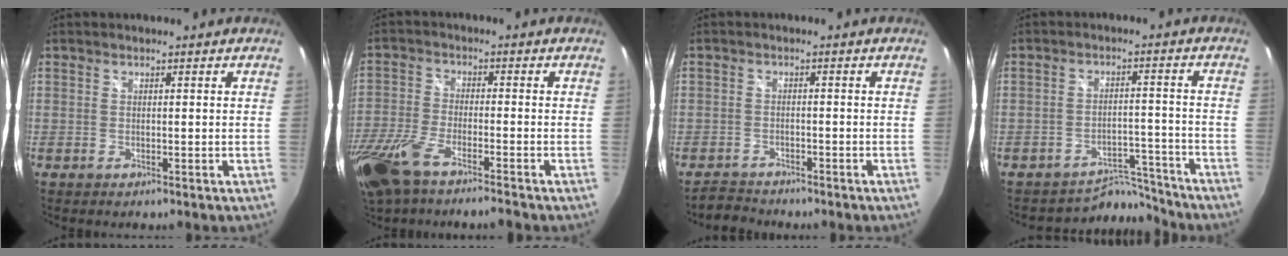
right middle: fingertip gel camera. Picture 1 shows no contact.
{"total": 11.8, "force": [-8.5, 2.6, 7.8], "torque": [-0.187, -0.040, -0.167]}
{"total": 3.1, "force": [-3.0, 0.9, -0.1], "torque": [-0.015, 0.003, -0.060]}
{"total": 7.2, "force": [-7.0, 1.5, -0.8], "torque": [0.008, 0.023, -0.107]}